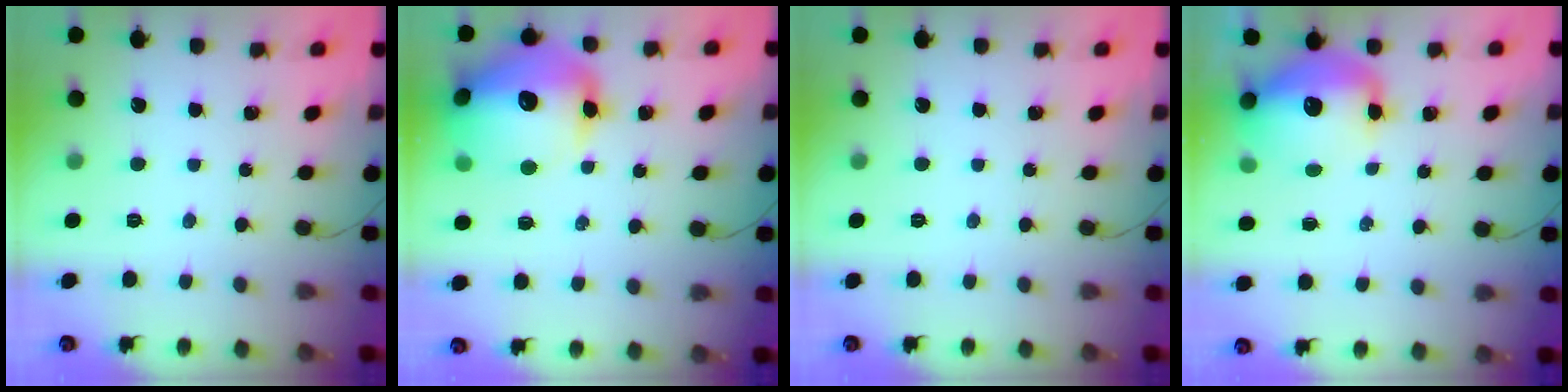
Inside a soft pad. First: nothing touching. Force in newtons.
{"total": 21.2, "press": 20.9, "slide": 3.4}
{"total": 0.0}
{"total": 14.3, "press": 13.8, "slide": 3.8}